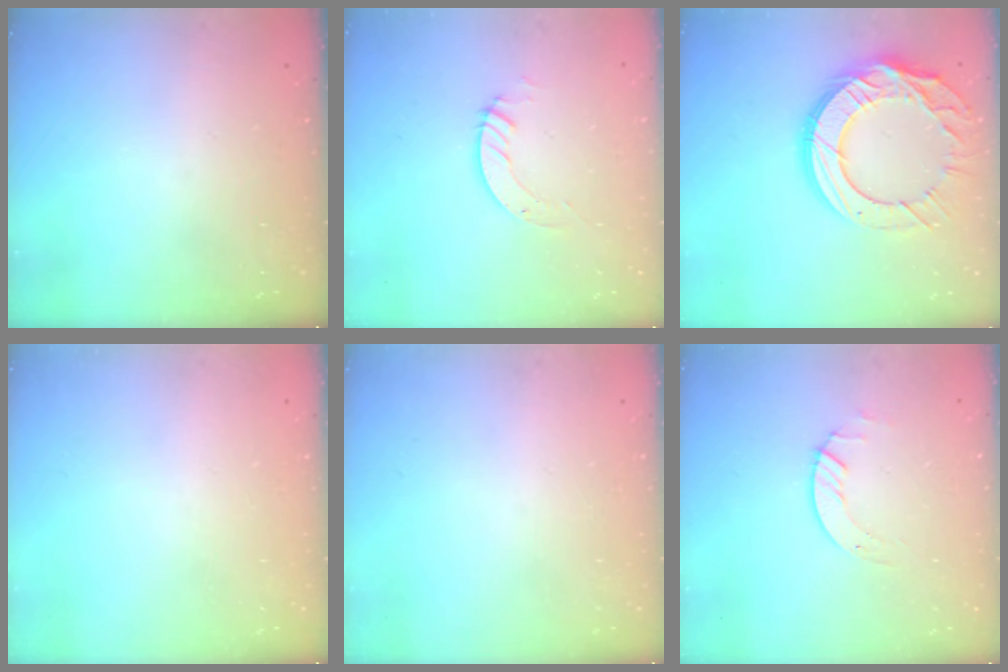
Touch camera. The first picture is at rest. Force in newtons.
{"total": 3.8, "press": 3.8, "slide": 0.4}
{"total": 20.4, "press": 20.3, "slide": 2.0}
{"total": 0.0}
{"total": 0.0}
{"total": 2.0, "press": 2.0, "slide": 0.2}